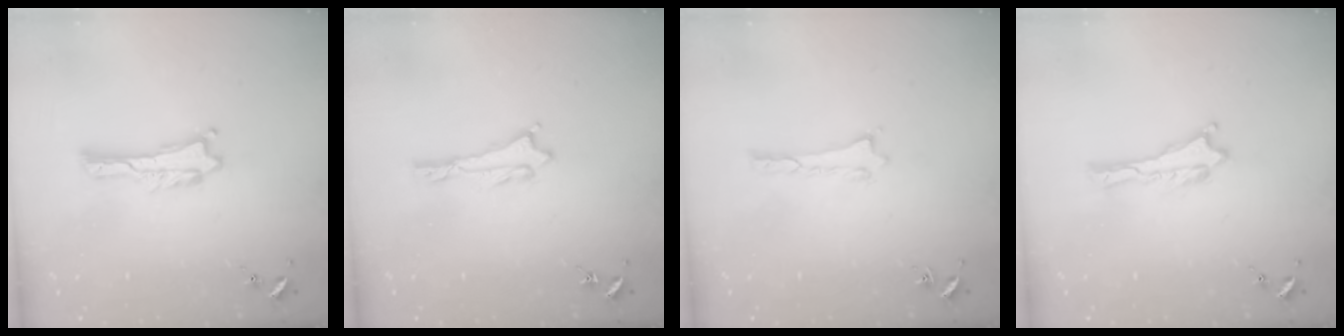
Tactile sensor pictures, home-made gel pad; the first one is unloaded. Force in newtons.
{"total": 0.7, "press": 0.7, "slide": 0.1}
{"total": 0.0}
{"total": 0.0}